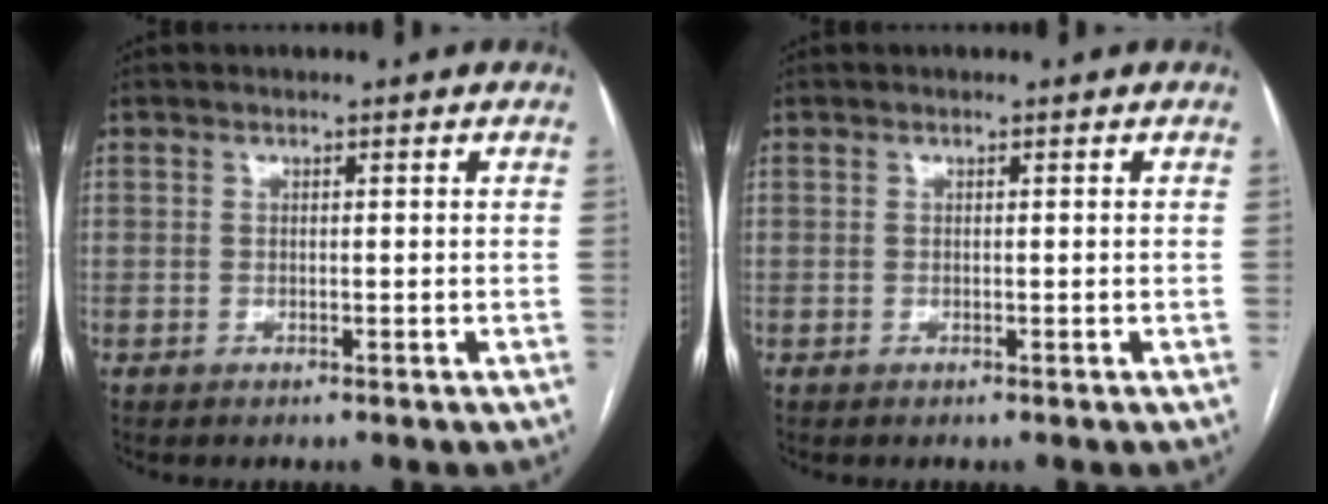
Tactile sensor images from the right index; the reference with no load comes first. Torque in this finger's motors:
{"motor_torque": [0.04, 0.04, 0.00, 0.00]}